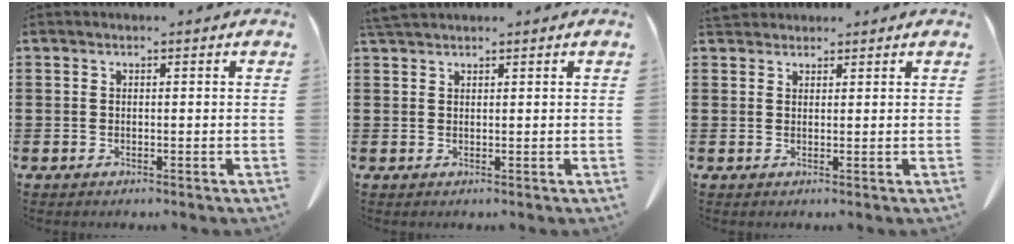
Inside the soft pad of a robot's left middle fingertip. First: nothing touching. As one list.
[{"total": 1.9, "force": [1.8, 0.3, 0.7], "torque": [-0.020, 0.000, 0.036]}, {"total": 2.0, "force": [1.8, 0.8, 0.3], "torque": [-0.012, 0.003, 0.038]}]